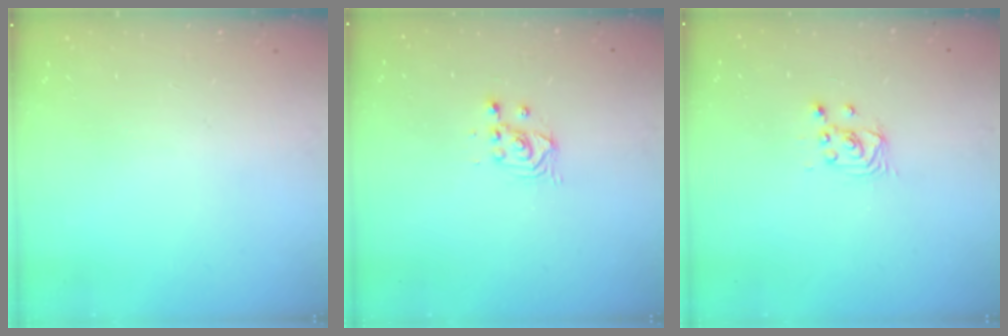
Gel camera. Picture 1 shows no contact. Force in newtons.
{"total": 2.5, "press": 2.5, "slide": 0.2}
{"total": 2.5, "press": 2.5, "slide": 0.2}